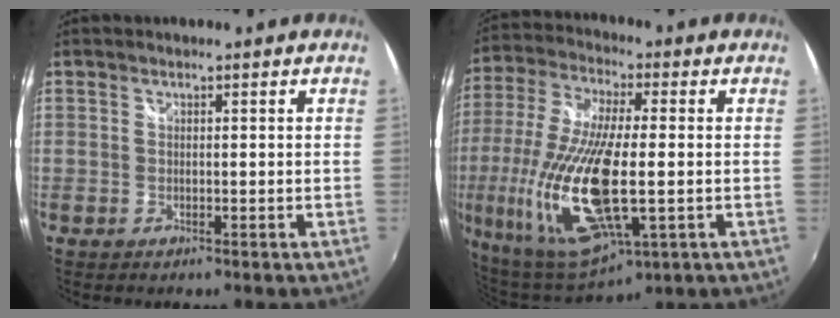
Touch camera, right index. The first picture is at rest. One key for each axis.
{"total": 27.3, "fx": -5.1, "fy": 10.2, "fz": 24.8, "tx": -0.536, "ty": -0.051, "tz": -0.085}